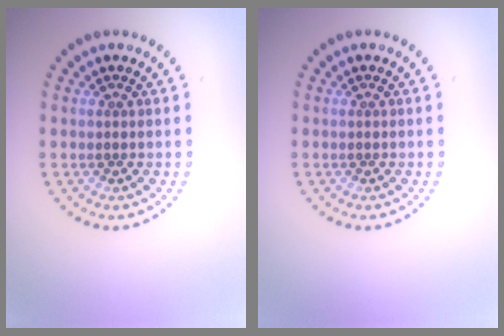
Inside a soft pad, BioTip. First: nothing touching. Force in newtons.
{"total": 0.0}